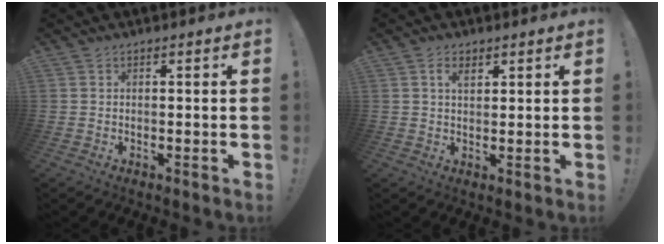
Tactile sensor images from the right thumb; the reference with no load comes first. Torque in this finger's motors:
{"motor_torque": [-0.14, 0.14, 0.04, -0.03, 0.00]}